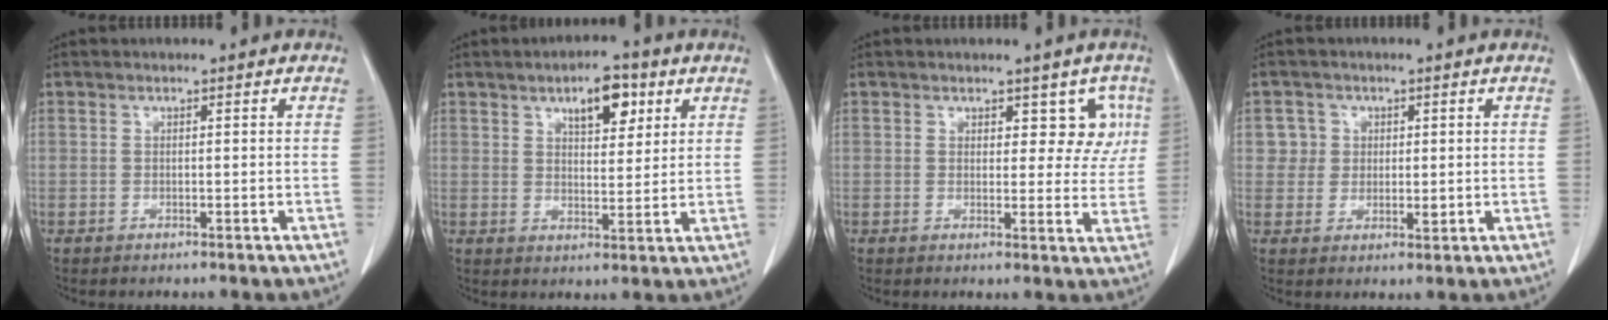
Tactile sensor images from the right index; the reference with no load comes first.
{"total": 7.5, "force": [3.8, 3.5, 5.4], "torque": [-0.074, 0.010, 0.056]}
{"total": 5.5, "force": [2.5, 3.2, 3.7], "torque": [-0.014, 0.008, 0.027]}
{"total": 4.1, "force": [1.3, 3.9, 0.1], "torque": [0.017, 0.002, 0.019]}